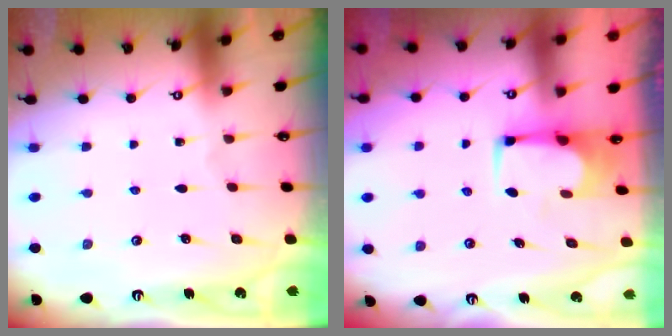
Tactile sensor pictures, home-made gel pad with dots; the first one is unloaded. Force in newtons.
{"total": 1.8, "press": 1.7, "slide": 0.3}